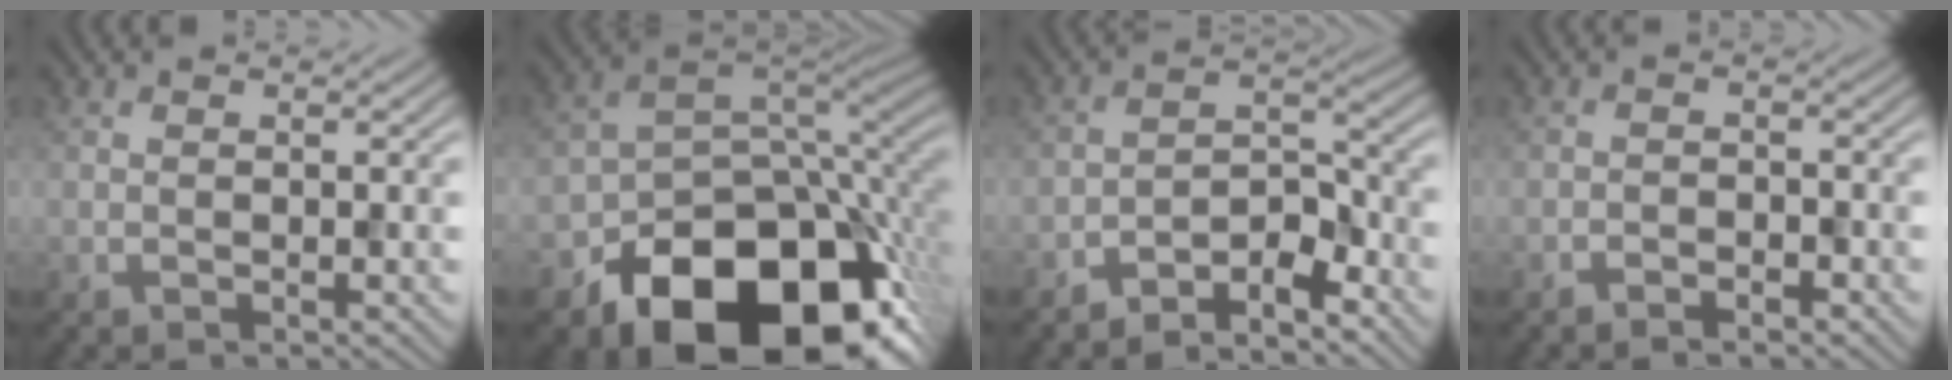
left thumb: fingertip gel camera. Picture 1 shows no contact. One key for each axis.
{"total": 19.8, "fx": -11.0, "fy": 12.1, "fz": 11.2, "tx": -0.190, "ty": -0.066, "tz": -0.152}
{"total": 5.7, "fx": -4.9, "fy": 1.6, "fz": 2.5, "tx": -0.038, "ty": 0.014, "tz": -0.098}
{"total": 1.6, "fx": -1.4, "fy": 0.5, "fz": 0.5, "tx": -0.008, "ty": 0.001, "tz": -0.026}